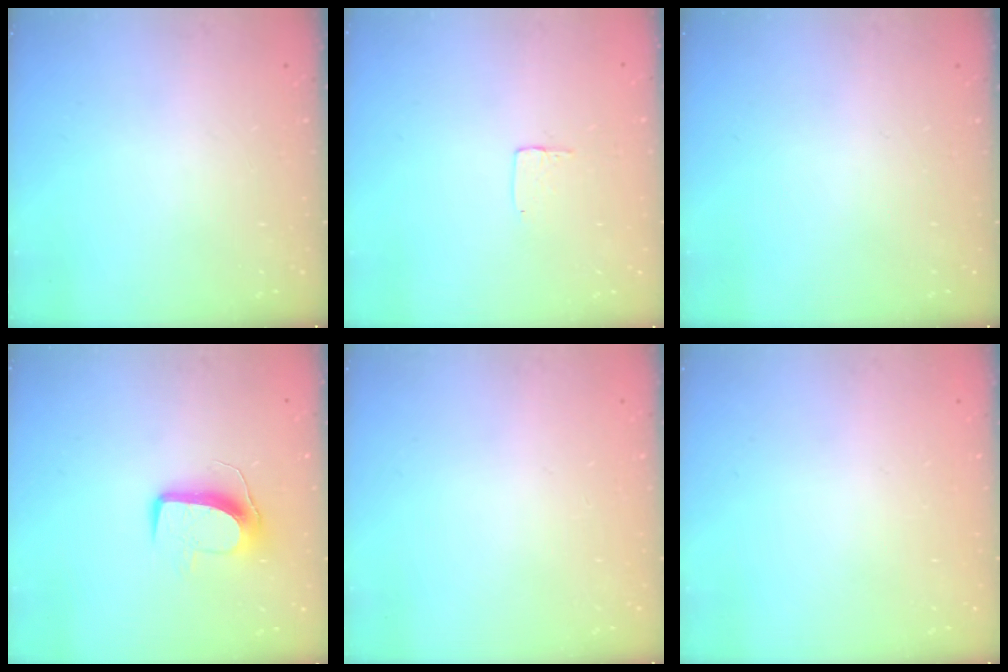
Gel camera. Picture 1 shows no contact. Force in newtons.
{"total": 3.7, "press": 3.7, "slide": 0.1}
{"total": 0.0}
{"total": 9.7, "press": 9.7, "slide": 0.5}
{"total": 0.8, "press": 0.4, "slide": 0.7}
{"total": 0.0}